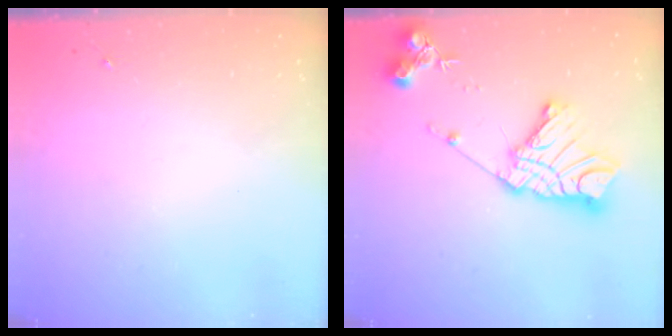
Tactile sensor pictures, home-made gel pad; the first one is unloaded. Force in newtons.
{"total": 20.3, "press": 20.3, "slide": 1.8}